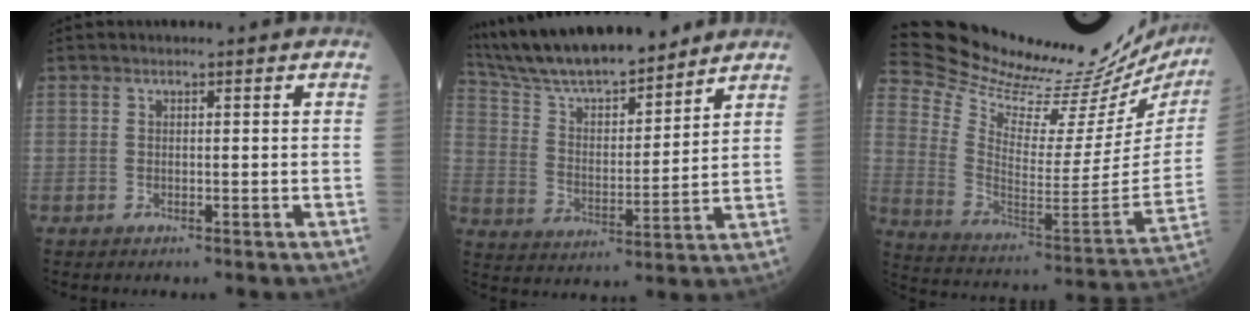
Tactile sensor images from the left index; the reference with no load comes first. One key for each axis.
{"total": 16.5, "fx": 14.9, "fy": 2.4, "fz": 6.8, "tx": -0.129, "ty": 0.009, "tz": 0.264}
{"total": 32.4, "fx": 30.2, "fy": 3.8, "fz": 11.1, "tx": -0.201, "ty": -0.135, "tz": 0.411}